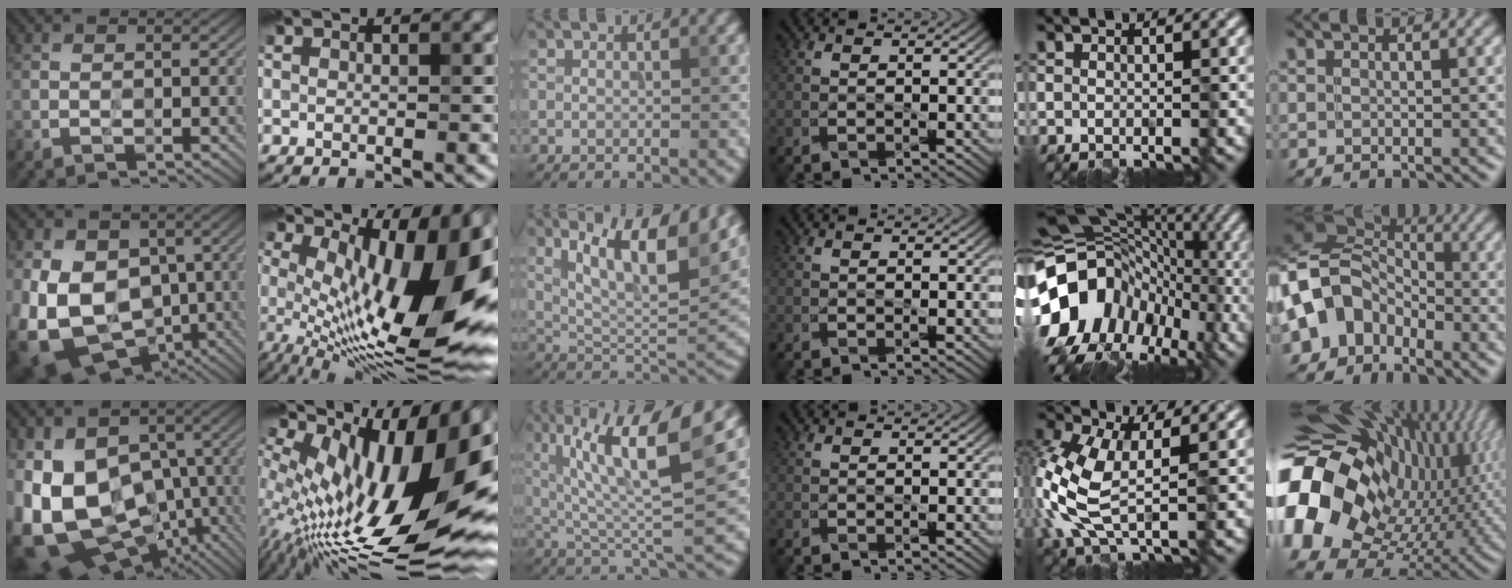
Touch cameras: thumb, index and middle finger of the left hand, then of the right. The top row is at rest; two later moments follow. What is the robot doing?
{"motion": "wipe", "object": "plastic plate"}